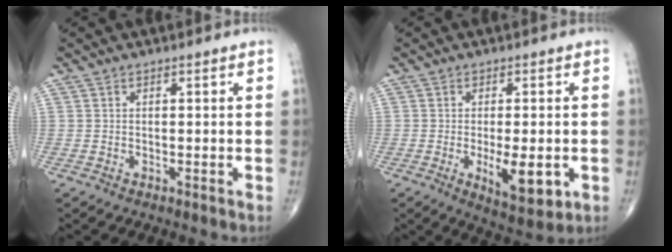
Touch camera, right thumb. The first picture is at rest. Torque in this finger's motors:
{"motor_torque": [1.15, 1.29, 0.21, -0.35, 0.23]}